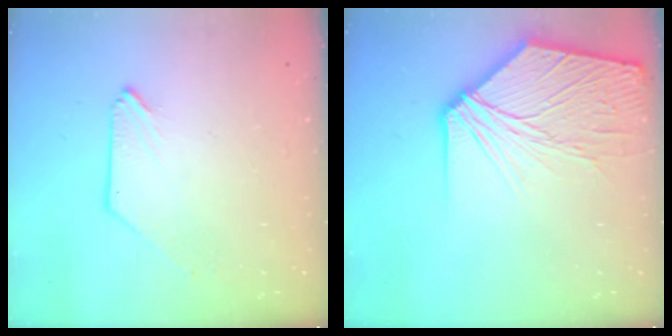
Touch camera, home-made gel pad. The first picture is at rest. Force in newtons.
{"total": 14.5, "press": 14.4, "slide": 1.9}